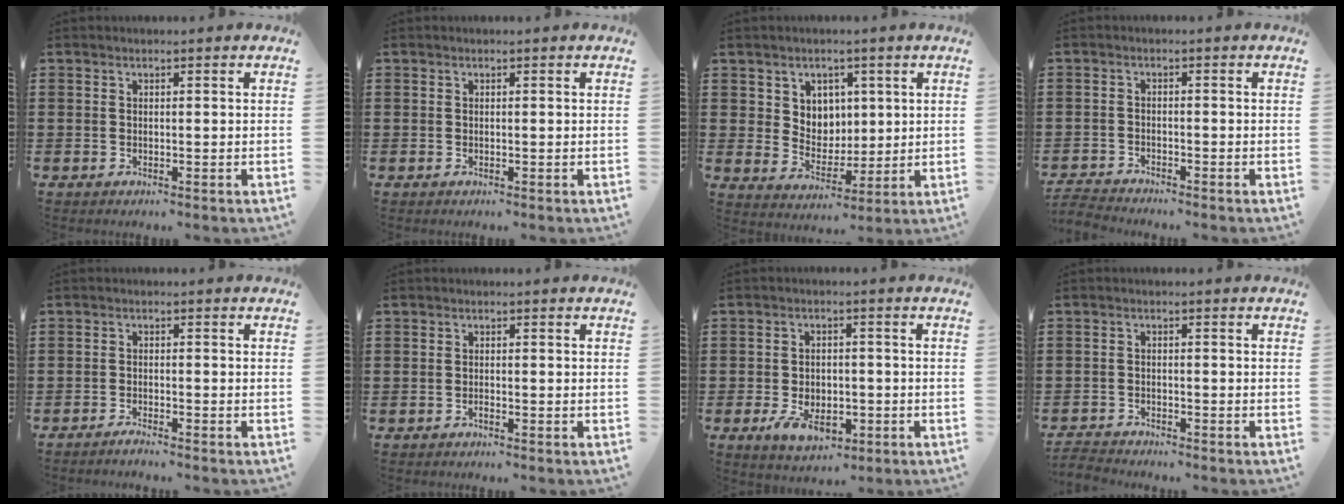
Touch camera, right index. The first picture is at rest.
{"total": 0.0}
{"total": 5.2, "force": [2.6, 4.4, 0.6], "torque": [-0.030, 0.001, 0.046]}
{"total": 2.4, "force": [-2.4, 0.1, -0.1], "torque": [-0.012, -0.004, -0.054]}
{"total": 1.4, "force": [-1.4, -0.1, 0.2], "torque": [-0.005, 0.001, -0.027]}
{"total": 0.5, "force": [-0.5, 0.0, 0.2], "torque": [-0.006, -0.002, -0.009]}
{"total": 5.6, "force": [-2.2, 3.4, 3.9], "torque": [-0.076, -0.001, -0.044]}
{"total": 1.9, "force": [-1.9, 0.2, -0.2], "torque": [-0.004, 0.002, -0.042]}